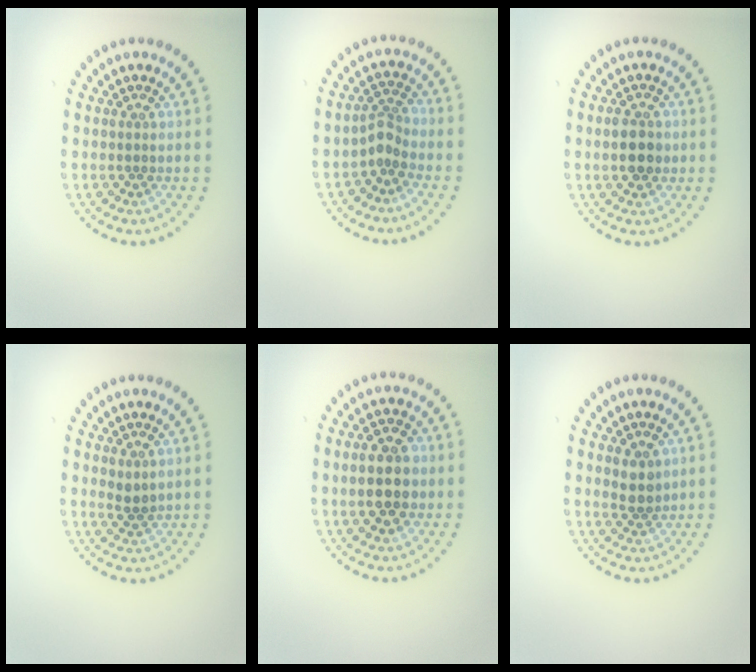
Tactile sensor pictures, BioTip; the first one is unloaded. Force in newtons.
{"total": 2.0, "press": 1.3, "slide": 1.5}
{"total": 2.9, "press": 2.9, "slide": 0.1}
{"total": 1.1, "press": 0.9, "slide": 0.7}
{"total": 4.5, "press": 4.5, "slide": 0.1}
{"total": 1.9, "press": 1.6, "slide": 1.0}